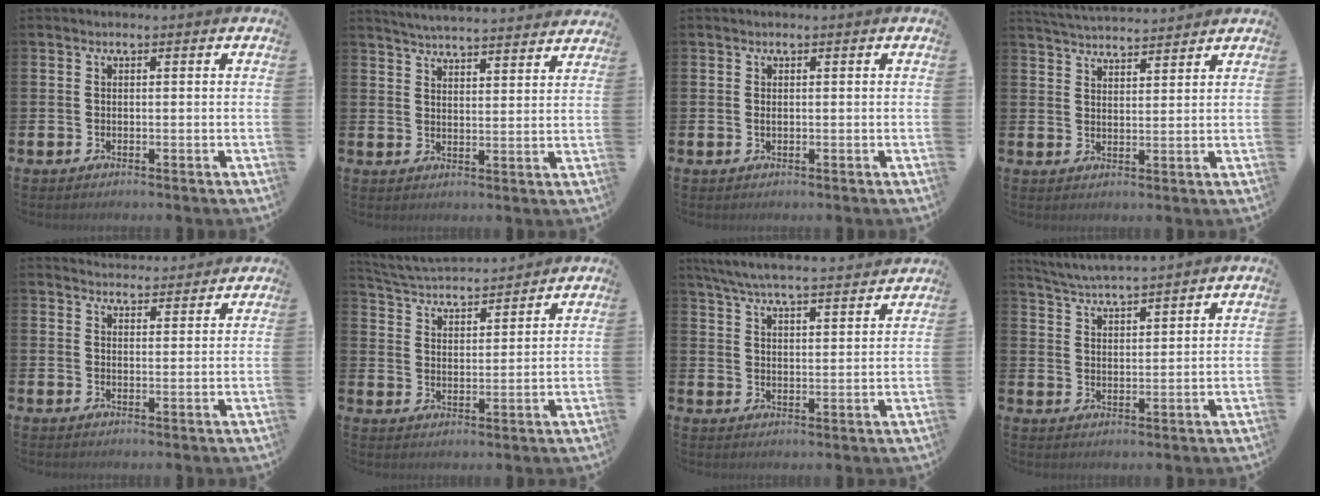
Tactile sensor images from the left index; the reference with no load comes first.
{"total": 4.9, "force": [4.9, -0.1, 0.3], "torque": [-0.015, -0.037, 0.086]}
{"total": 0.5, "force": [0.1, 0.2, 0.5], "torque": [-0.003, -0.001, 0.000]}
{"total": 4.4, "force": [4.4, 0.3, 0.1], "torque": [-0.015, -0.024, 0.079]}
{"total": 3.7, "force": [3.6, 0.6, -0.1], "torque": [-0.001, -0.022, 0.066]}
{"total": 4.6, "force": [4.6, 0.6, 0.1], "torque": [-0.022, -0.039, 0.076]}
{"total": 6.6, "force": [6.3, 0.3, 1.8], "torque": [-0.049, -0.045, 0.111]}
{"total": 4.7, "force": [4.7, -0.2, 0.4], "torque": [-0.026, -0.029, 0.083]}